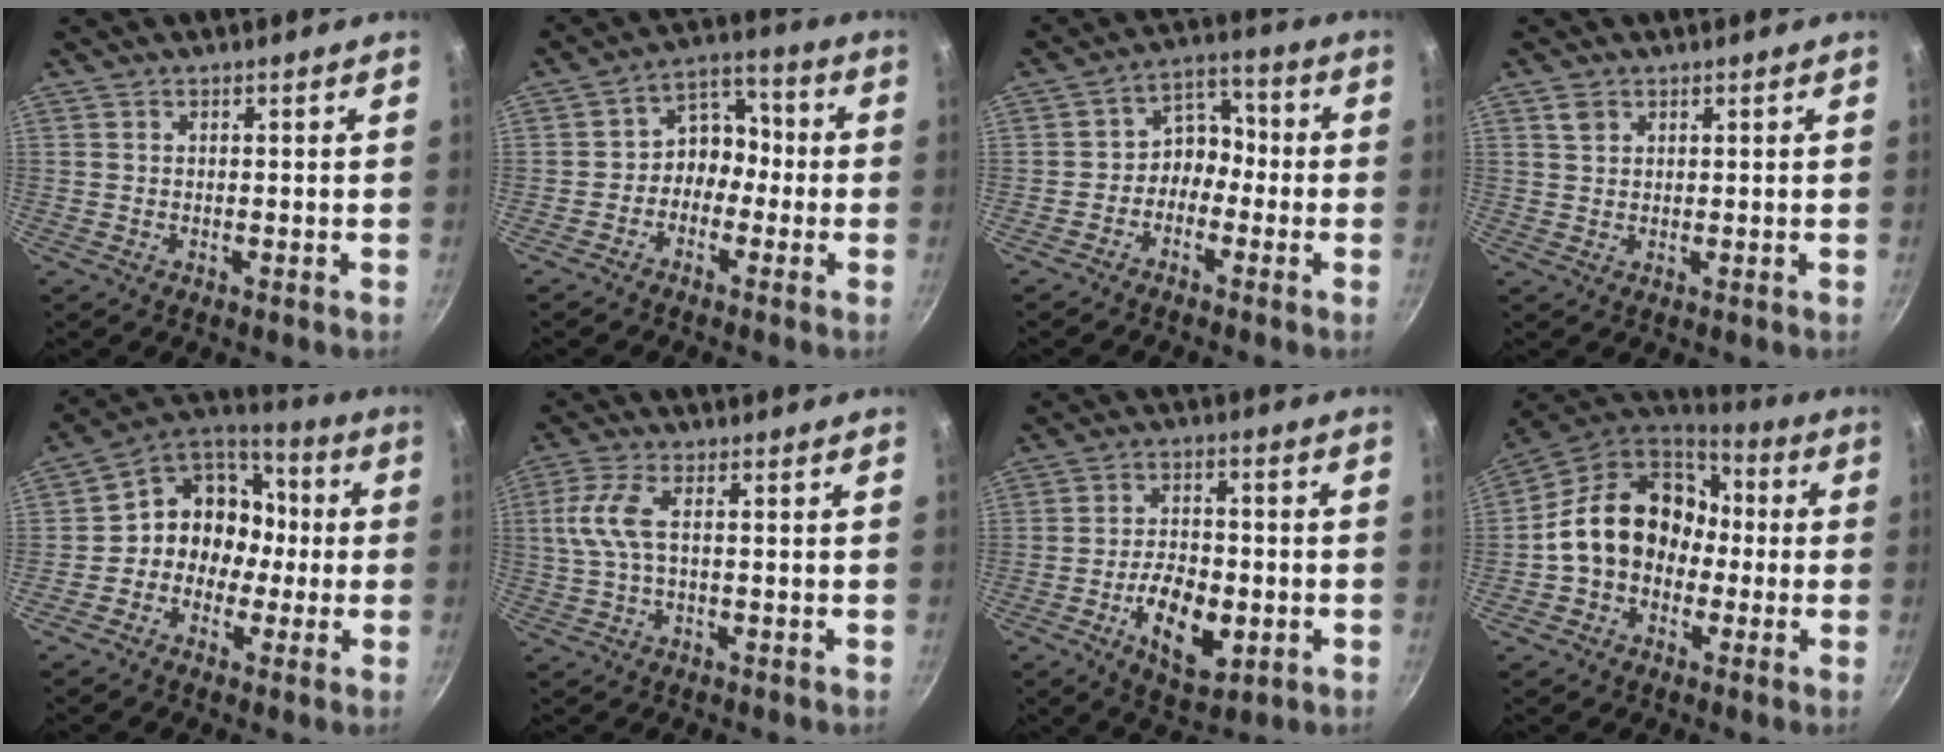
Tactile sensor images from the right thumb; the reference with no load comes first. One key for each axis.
{"total": 7.6, "fx": -1.9, "fy": 6.2, "fz": 4.1, "tx": -0.014, "ty": 0.044, "tz": -0.051}
{"total": 6.6, "fx": -2.2, "fy": 5.2, "fz": 3.4, "tx": -0.011, "ty": 0.044, "tz": -0.054}
{"total": 2.1, "fx": 1.1, "fy": 1.5, "fz": 1.0, "tx": -0.012, "ty": -0.001, "tz": 0.021}
{"total": 13.4, "fx": -1.2, "fy": 11.6, "fz": 6.6, "tx": -0.050, "ty": 0.052, "tz": -0.038}
{"total": 6.3, "fx": 0.3, "fy": 2.2, "fz": 5.9, "tx": -0.142, "ty": 0.011, "tz": 0.005}
{"total": 12.0, "fx": -3.7, "fy": 6.4, "fz": 9.5, "tx": -0.138, "ty": 0.012, "tz": -0.055}
{"total": 17.0, "fx": -0.4, "fy": 13.7, "fz": 10.1, "tx": -0.134, "ty": 0.058, "tz": -0.019}